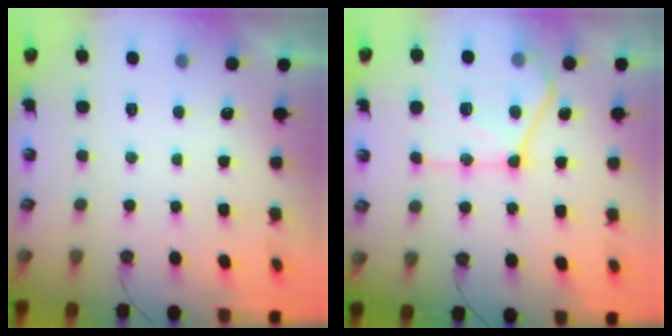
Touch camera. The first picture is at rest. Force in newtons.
{"total": 19.2, "press": 19.1, "slide": 2.2}